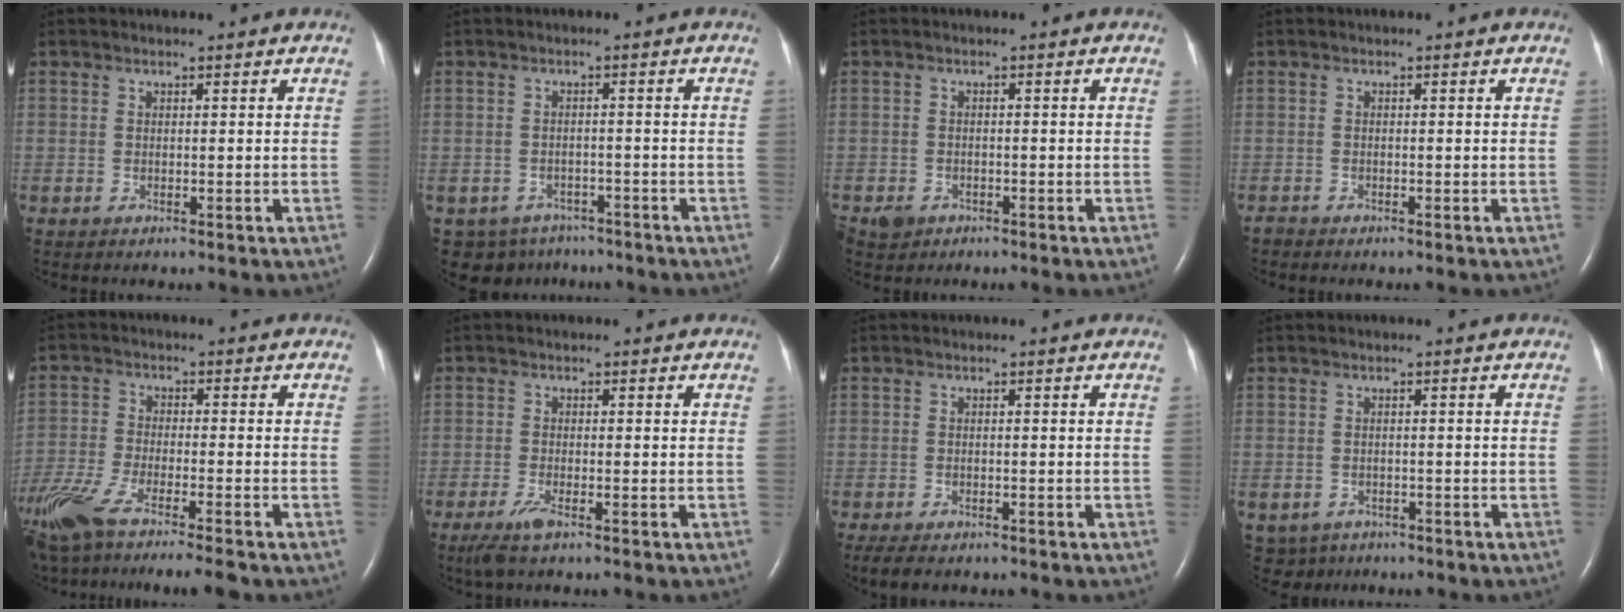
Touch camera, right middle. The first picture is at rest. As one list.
[{"total": 6.4, "force": [-4.7, 4.3, 0.6], "torque": [-0.010, 0.009, -0.059]}, {"total": 2.4, "force": [-1.4, 1.9, 0.5], "torque": [-0.012, 0.005, -0.020]}, {"total": 0.7, "force": [-0.7, 0.1, 0.0], "torque": [-0.004, -0.002, -0.015]}, {"total": 14.2, "force": [-11.3, 1.2, 8.6], "torque": [-0.181, -0.036, -0.196]}, {"total": 2.9, "force": [-1.9, 0.3, 2.2], "torque": [-0.056, -0.009, -0.039]}, {"total": 4.6, "force": [-3.5, 1.7, 2.3], "torque": [-0.041, -0.011, -0.050]}, {"total": 4.0, "force": [-2.7, 2.9, 0.3], "torque": [-0.004, 0.001, -0.038]}]